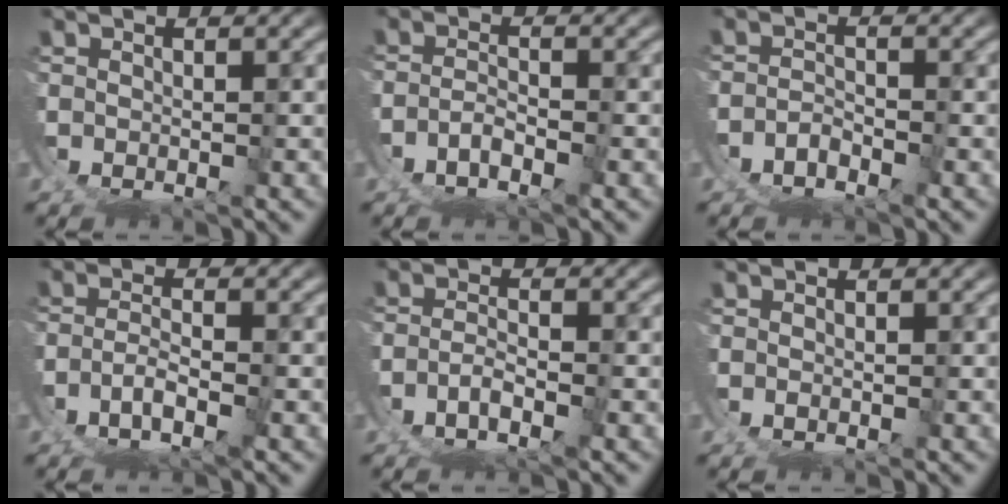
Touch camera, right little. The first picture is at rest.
{"total": 2.9, "force": [-2.4, 0.4, 1.5], "torque": [-0.015, 0.001, -0.045]}
{"total": 3.1, "force": [-2.5, 1.6, 1.0], "torque": [-0.014, 0.002, -0.050]}
{"total": 3.1, "force": [-2.3, -0.4, 2.1], "torque": [-0.024, -0.007, -0.035]}
{"total": 2.8, "force": [-2.3, -0.2, 1.7], "torque": [-0.019, -0.002, -0.039]}
{"total": 0.8, "force": [0.2, -0.8, 0.1], "torque": [-0.001, 0.001, 0.005]}